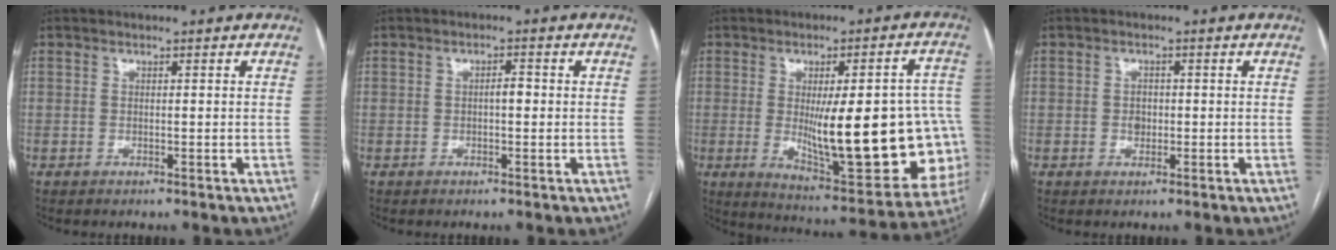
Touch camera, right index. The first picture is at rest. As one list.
[{"total": 1.5, "force": [-0.1, 0.5, 1.4], "torque": [-0.022, 0.004, -0.003]}, {"total": 24.9, "force": [-2.6, 6.3, 24.0], "torque": [-0.255, 0.005, -0.009]}, {"total": 1.8, "force": [-0.1, 1.4, 1.1], "torque": [-0.016, 0.003, 0.000]}]